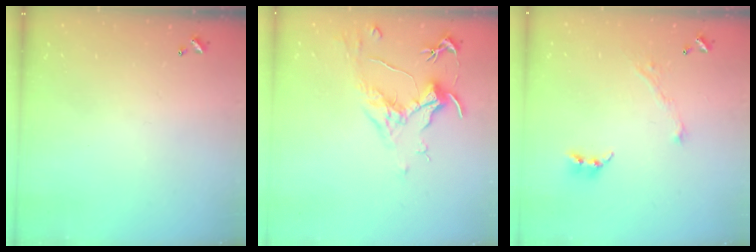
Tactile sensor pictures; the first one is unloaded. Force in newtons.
{"total": 1.8, "press": 1.6, "slide": 0.9}
{"total": 4.4, "press": 4.3, "slide": 0.6}